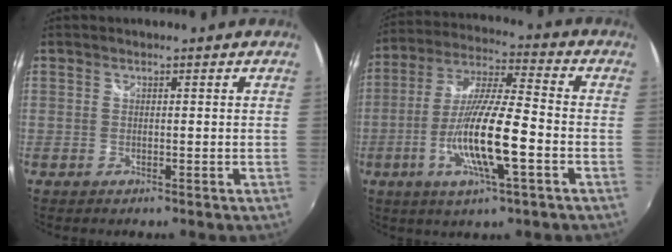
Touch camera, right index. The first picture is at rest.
{"total": 14.8, "force": [-4.9, 2.0, 13.8], "torque": [-0.277, -0.011, -0.092]}